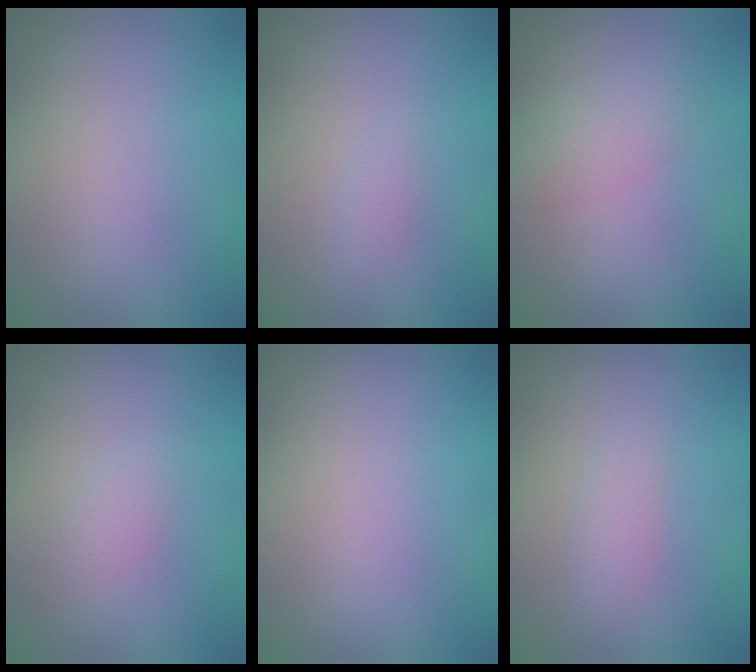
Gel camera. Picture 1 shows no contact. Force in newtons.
{"total": 0.6, "press": 0.6, "slide": 0.0}
{"total": 2.2, "press": 2.2, "slide": 0.2}
{"total": 1.3, "press": 1.3, "slide": 0.0}
{"total": 0.0}
{"total": 1.2, "press": 1.2, "slide": 0.0}